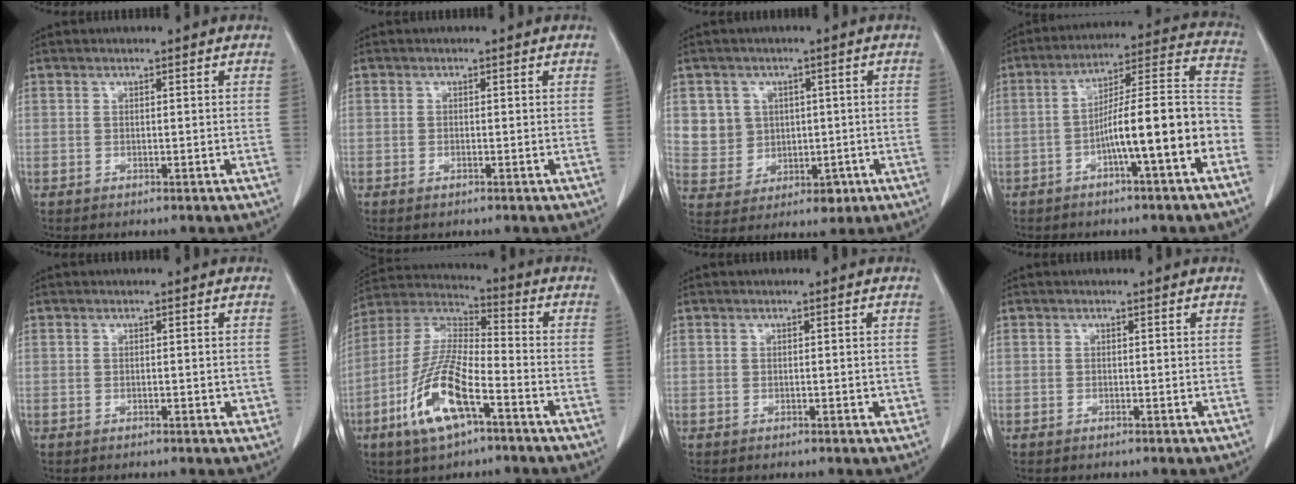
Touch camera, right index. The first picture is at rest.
{"total": 0.5, "force": [-0.4, 0.1, 0.4], "torque": [-0.008, 0.000, -0.005]}
{"total": 7.7, "force": [1.3, 7.5, 1.3], "torque": [-0.023, 0.021, 0.042]}
{"total": 14.4, "force": [-5.1, 0.8, 13.5], "torque": [-0.199, 0.033, -0.080]}
{"total": 1.2, "force": [-0.2, 0.5, 1.1], "torque": [-0.015, 0.000, -0.001]}
{"total": 14.3, "force": [-6.5, 3.7, 12.2], "torque": [-0.260, -0.008, -0.124]}
{"total": 1.2, "force": [-0.2, 0.5, 1.0], "torque": [-0.014, 0.000, -0.001]}
{"total": 0.0}